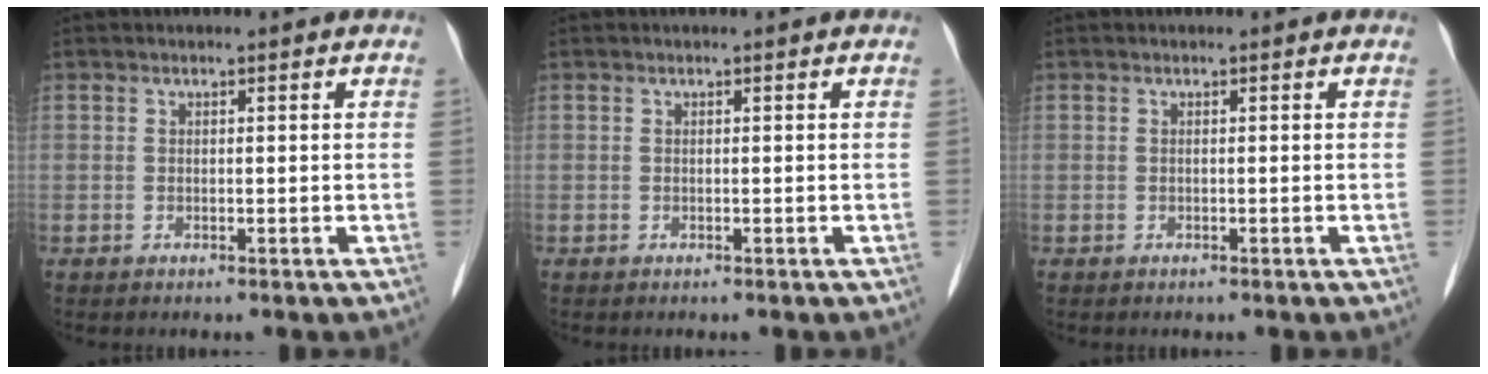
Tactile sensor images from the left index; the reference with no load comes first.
{"total": 0.0}
{"total": 0.0}